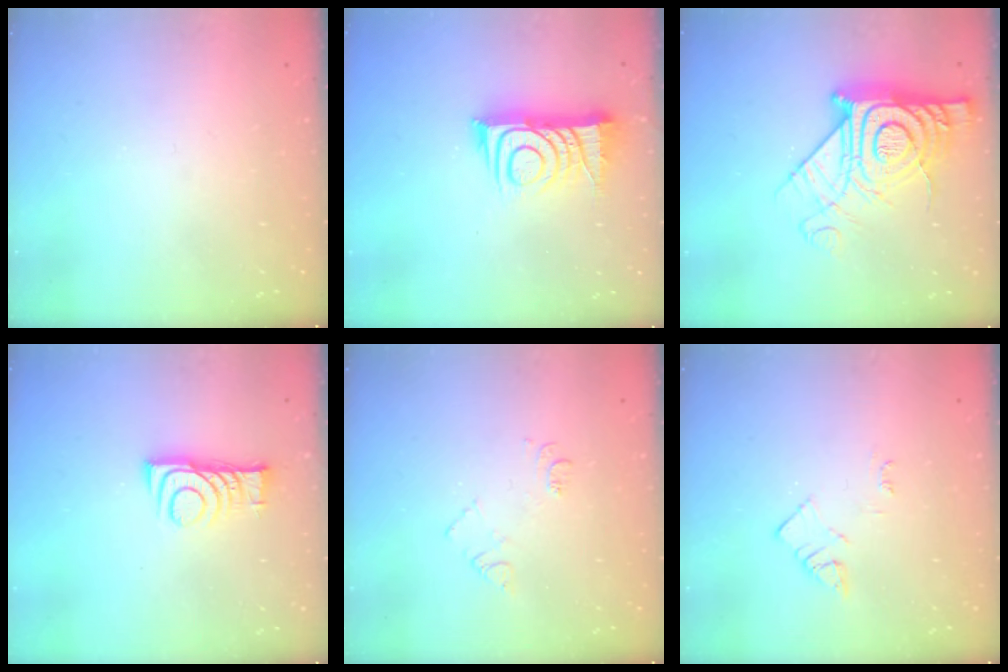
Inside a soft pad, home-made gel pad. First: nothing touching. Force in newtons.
{"total": 12.6, "press": 12.6, "slide": 0.9}
{"total": 19.3, "press": 19.2, "slide": 1.5}
{"total": 8.8, "press": 8.8, "slide": 0.3}
{"total": 5.5, "press": 5.4, "slide": 0.7}
{"total": 3.7, "press": 3.6, "slide": 0.6}